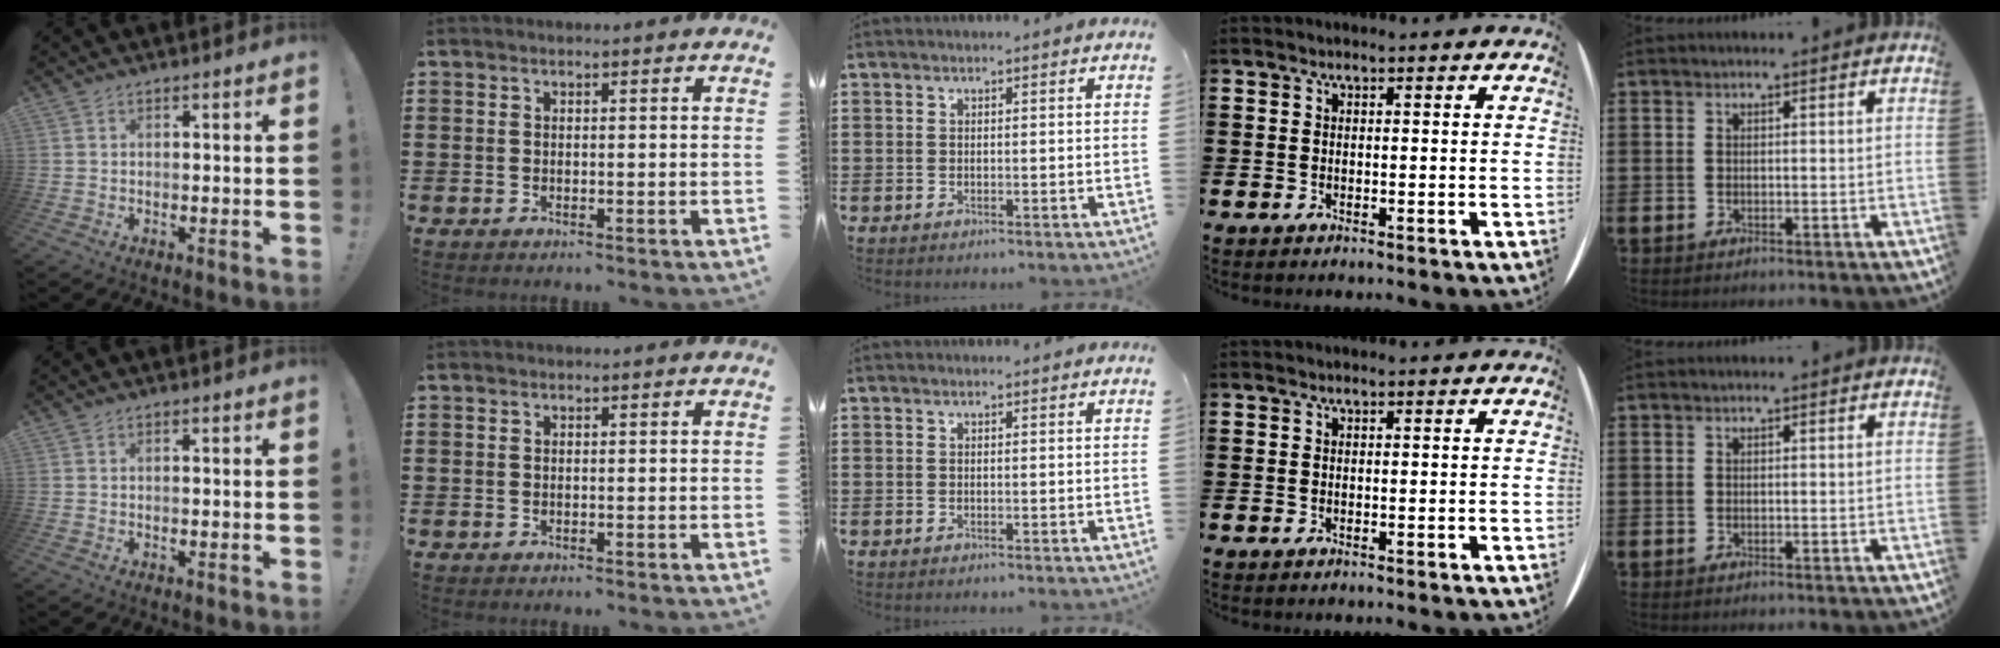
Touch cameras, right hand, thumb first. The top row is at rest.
{}